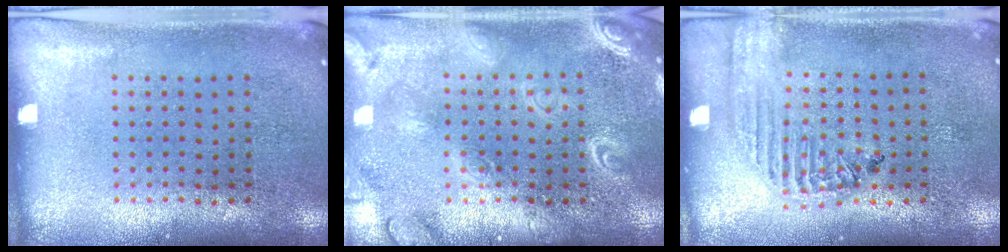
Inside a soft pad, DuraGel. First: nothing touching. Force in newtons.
{"total": 2.6, "press": 2.5, "slide": 0.3}
{"total": 1.8, "press": 1.7, "slide": 0.7}